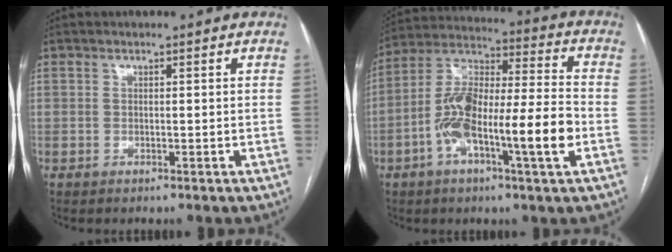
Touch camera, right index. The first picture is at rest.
{"total": 16.5, "force": [-4.9, 2.6, 15.6], "torque": [-0.288, 0.013, -0.087]}